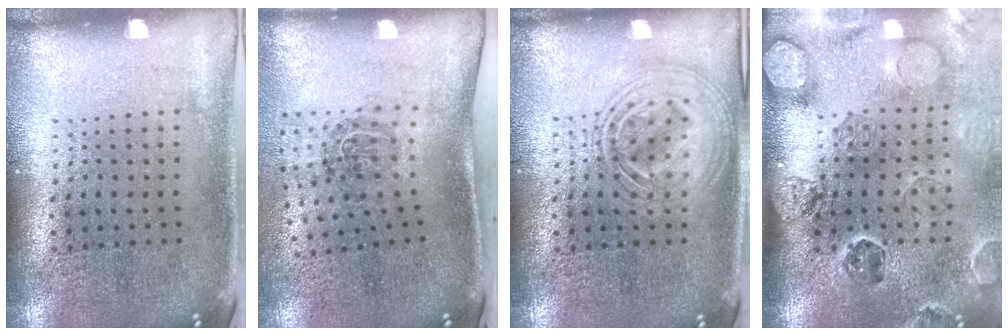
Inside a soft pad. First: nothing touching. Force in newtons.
{"total": 1.7, "press": 1.1, "slide": 1.4}
{"total": 2.6, "press": 2.6, "slide": 0.3}
{"total": 2.8, "press": 2.7, "slide": 0.7}